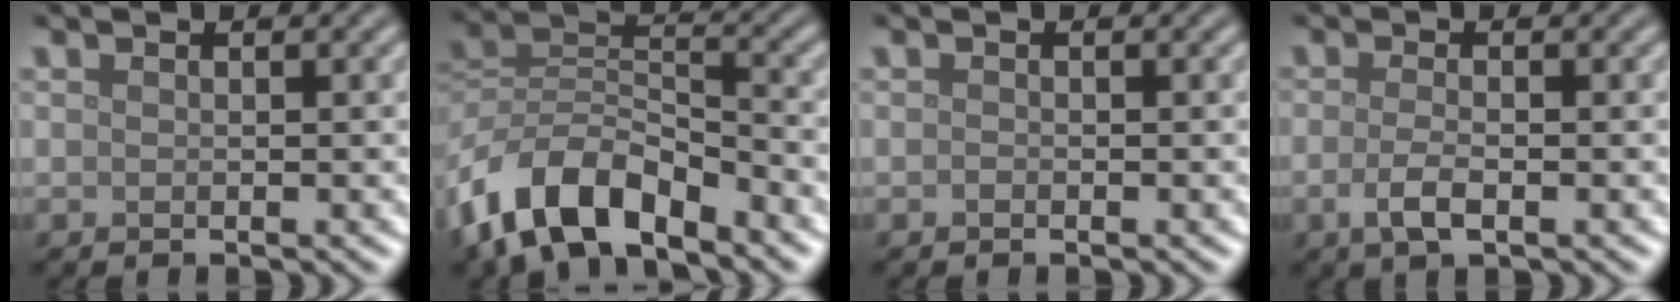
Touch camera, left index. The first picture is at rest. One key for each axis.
{"total": 8.9, "fx": -5.8, "fy": 4.3, "fz": 5.2, "tx": -0.092, "ty": -0.001, "tz": -0.120}
{"total": 0.0}
{"total": 2.4, "fx": -0.8, "fy": 0.8, "fz": 2.1, "tx": -0.046, "ty": -0.003, "tz": -0.019}